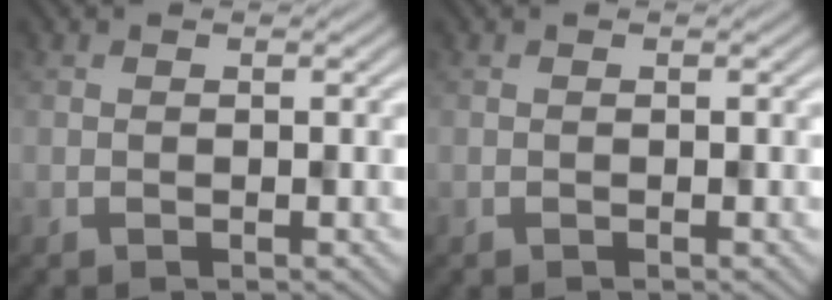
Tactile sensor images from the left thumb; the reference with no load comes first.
{"total": 0.0}